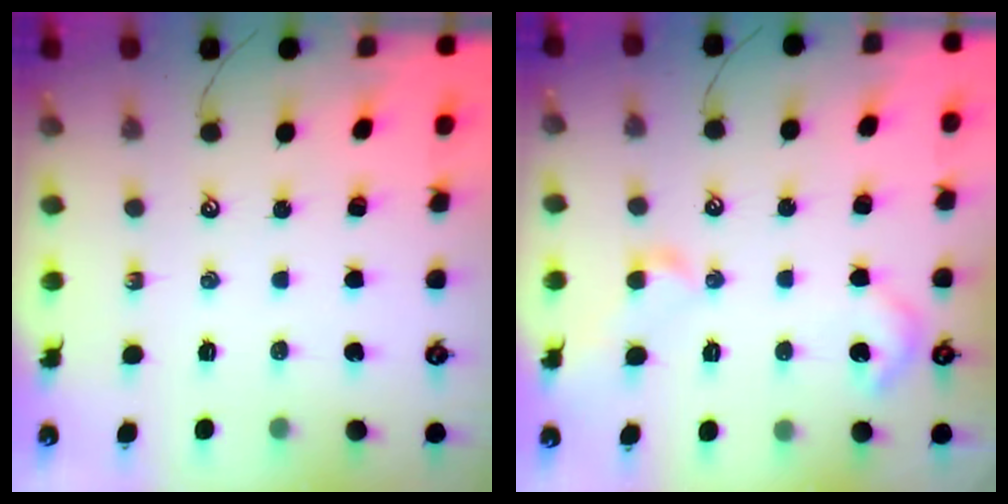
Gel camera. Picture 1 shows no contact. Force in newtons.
{"total": 5.0, "press": 5.0, "slide": 0.8}